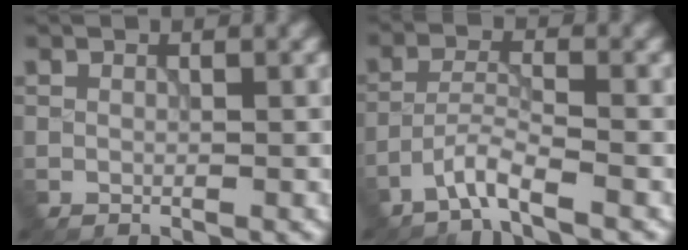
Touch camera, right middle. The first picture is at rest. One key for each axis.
{"total": 2.8, "fx": -2.2, "fy": 0.1, "fz": 1.8, "tx": -0.033, "ty": 0.008, "tz": -0.053}